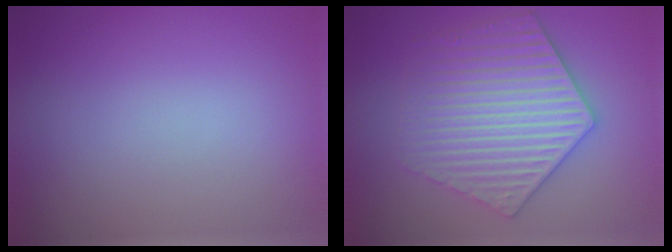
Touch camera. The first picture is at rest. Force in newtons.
{"total": 6.1, "press": 6.1, "slide": 0.9}